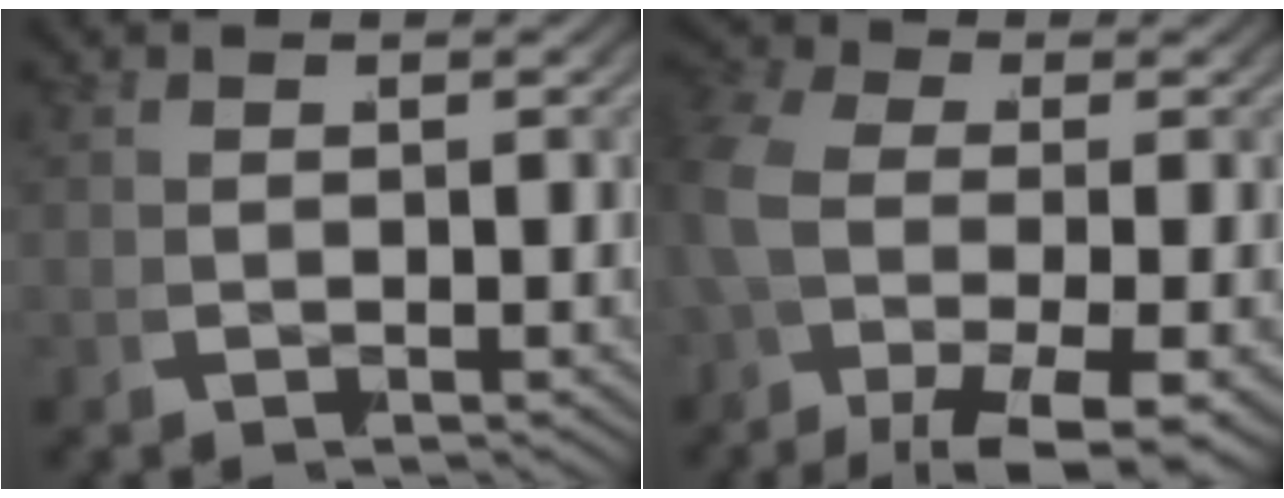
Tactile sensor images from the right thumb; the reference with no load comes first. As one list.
[{"total": 6.7, "force": [-2.6, 3.4, 5.2], "torque": [-0.120, -0.028, -0.028]}]